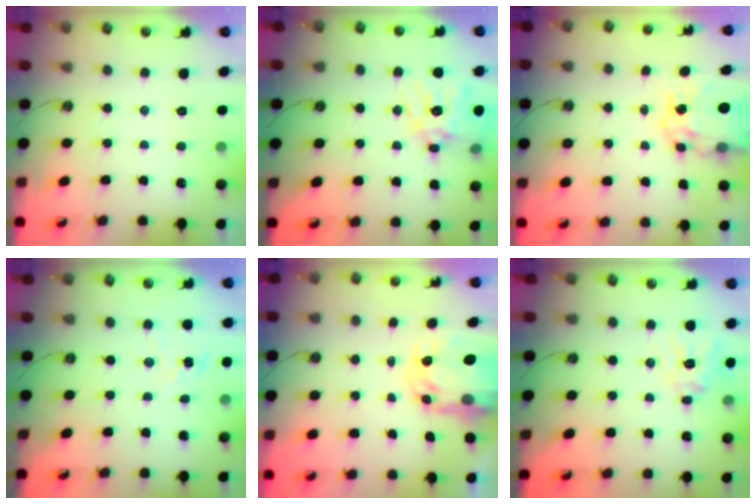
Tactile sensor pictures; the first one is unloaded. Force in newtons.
{"total": 16.9, "press": 16.8, "slide": 1.5}
{"total": 10.8, "press": 10.8, "slide": 1.1}
{"total": 1.9, "press": 1.9, "slide": 0.2}
{"total": 5.9, "press": 5.9, "slide": 0.5}
{"total": 12.4, "press": 12.3, "slide": 1.5}